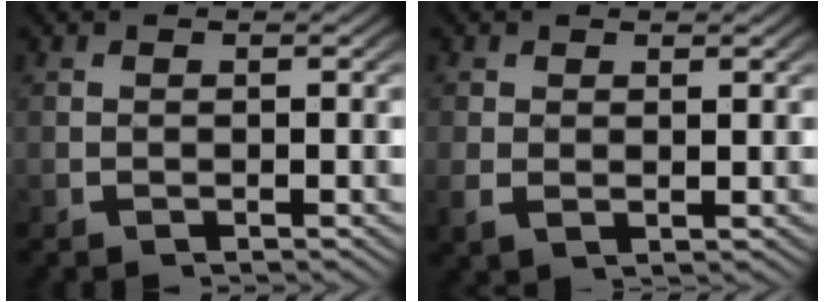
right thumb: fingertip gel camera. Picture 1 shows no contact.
{"total": 1.3, "force": [0.6, 0.5, 1.0], "torque": [-0.023, -0.007, 0.021]}